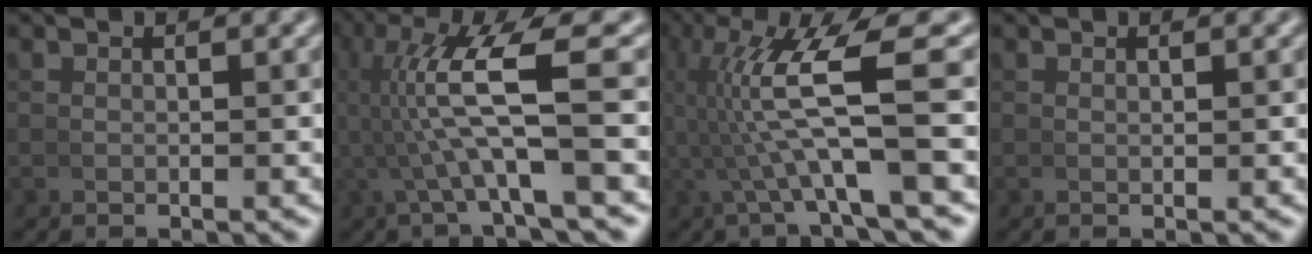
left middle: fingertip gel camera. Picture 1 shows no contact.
{"total": 6.9, "force": [1.3, 1.2, 6.7], "torque": [-0.127, 0.013, 0.017]}
{"total": 7.7, "force": [1.0, 1.4, 7.5], "torque": [-0.142, 0.010, 0.014]}
{"total": 0.0}